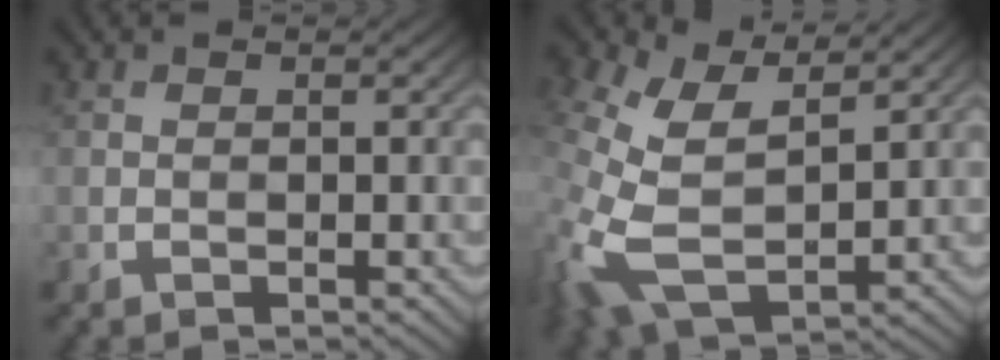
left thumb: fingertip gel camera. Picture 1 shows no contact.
{"total": 12.5, "force": [3.1, 7.4, 9.6], "torque": [-0.266, -0.020, 0.070]}